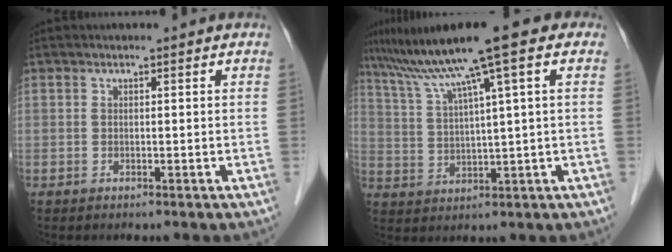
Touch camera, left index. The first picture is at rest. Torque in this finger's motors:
{"motor_torque": [1.03, -1.11, 0.30, 0.21]}